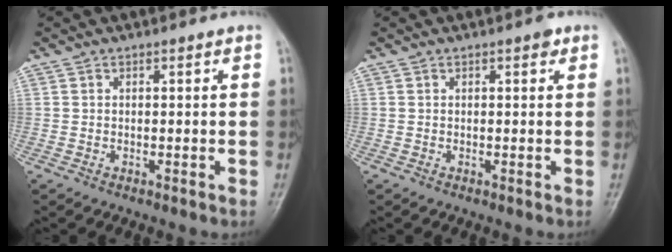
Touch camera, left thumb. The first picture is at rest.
{"total": 1.2, "force": [0.6, 0.5, 0.8], "torque": [-0.008, 0.000, 0.005]}